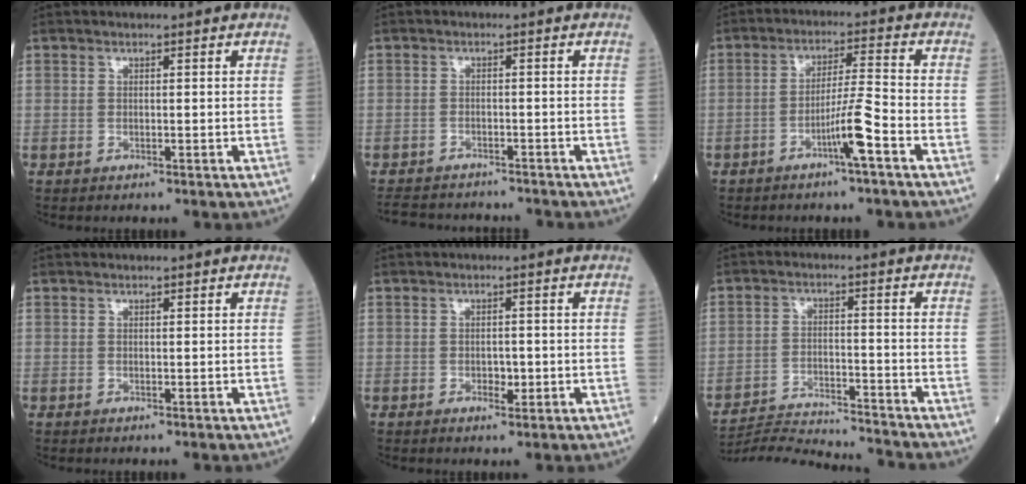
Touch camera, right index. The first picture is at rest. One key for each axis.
{"total": 8.9, "fx": -8.2, "fy": 2.8, "fz": 2.1, "tx": -0.034, "ty": 0.002, "tz": -0.114}
{"total": 6.0, "fx": -3.2, "fy": -0.8, "fz": 5.1, "tx": -0.093, "ty": 0.003, "tz": -0.059}
{"total": 0.0}
{"total": 1.8, "fx": -0.6, "fy": 1.0, "fz": 1.4, "tx": -0.022, "ty": 0.002, "tz": -0.006}
{"total": 12.7, "fx": -12.6, "fy": -0.7, "fz": 1.6, "tx": -0.029, "ty": -0.001, "tz": -0.201}